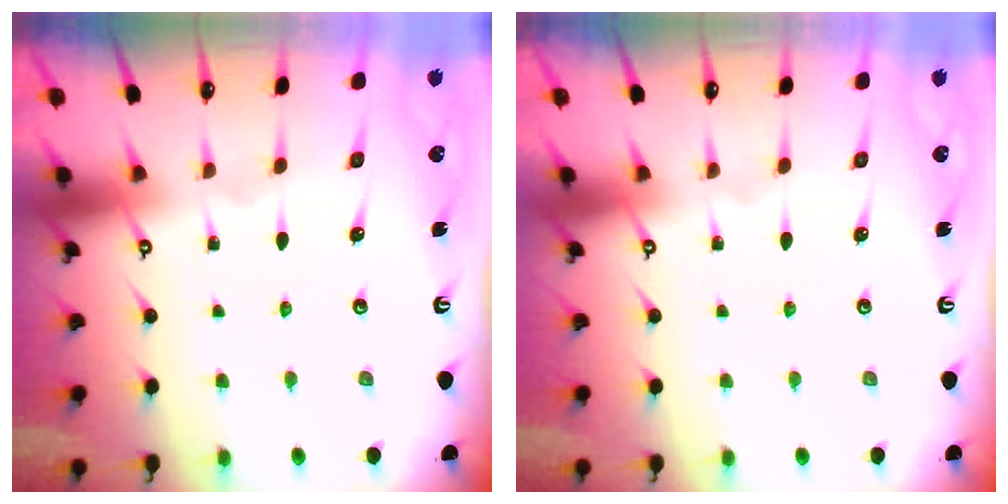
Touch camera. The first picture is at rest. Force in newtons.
{"total": 0.0}